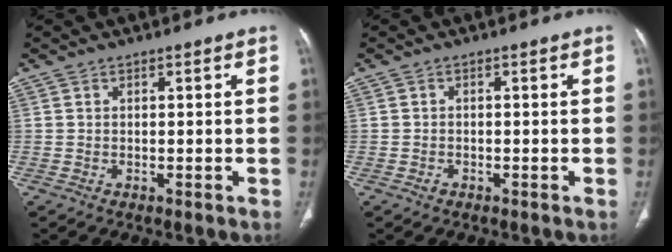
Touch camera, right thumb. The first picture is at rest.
{"total": 0.9, "force": [-0.6, 0.7, 0.3], "torque": [-0.003, 0.004, -0.009]}